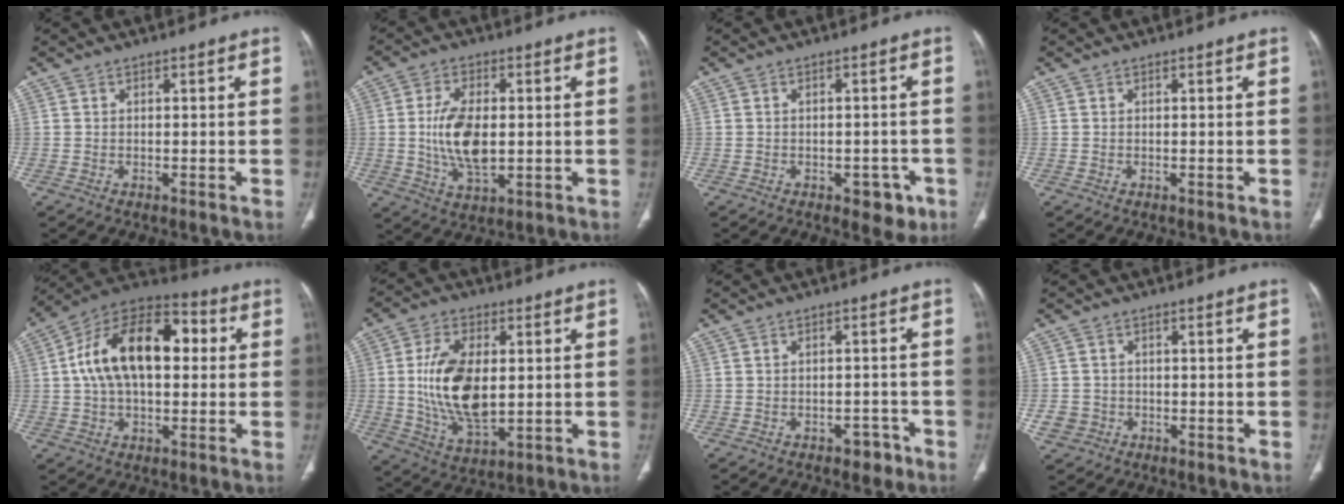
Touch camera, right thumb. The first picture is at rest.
{"total": 10.6, "force": [-0.1, 5.6, 9.1], "torque": [-0.172, -0.005, 0.004]}
{"total": 4.6, "force": [-2.2, 2.8, 3.0], "torque": [-0.015, 0.010, -0.023]}
{"total": 0.0}
{"total": 19.9, "force": [2.8, 11.6, 16.0], "torque": [-0.253, 0.037, 0.039]}
{"total": 14.9, "force": [0.8, 8.1, 12.5], "torque": [-0.229, -0.012, 0.023]}
{"total": 3.2, "force": [-2.0, 2.0, 1.4], "torque": [-0.004, 0.017, -0.021]}
{"total": 3.2, "force": [-1.0, 3.0, 0.7], "torque": [-0.004, 0.009, -0.014]}